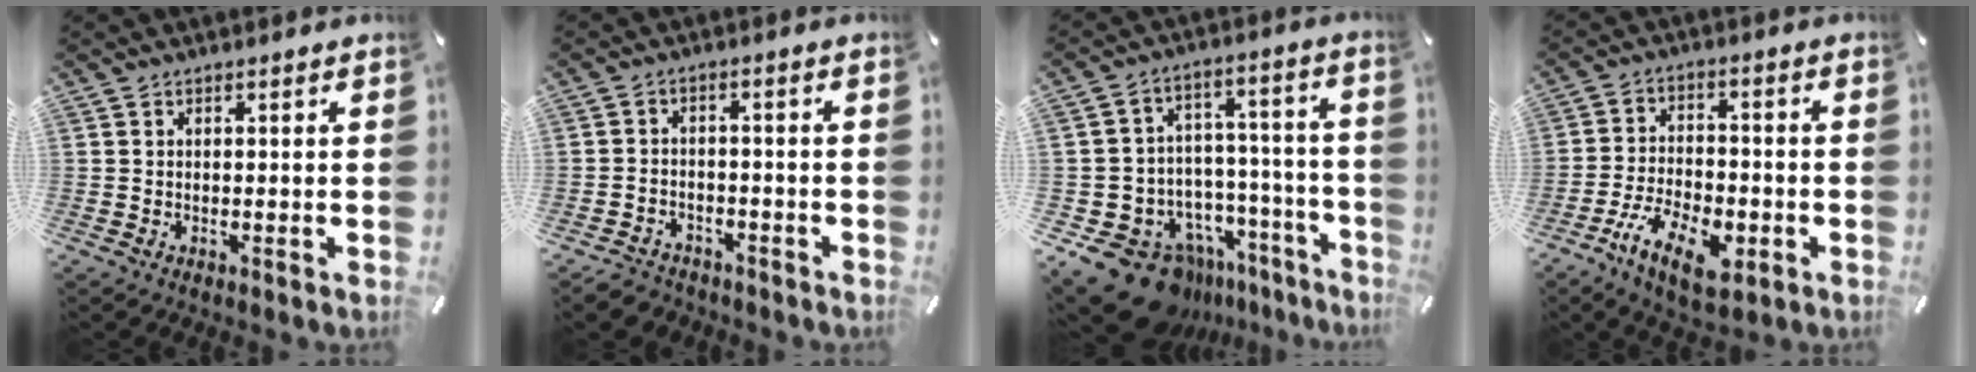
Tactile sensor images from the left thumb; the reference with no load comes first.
{"total": 3.9, "force": [-3.1, 2.2, 0.6], "torque": [-0.021, 0.017, -0.063]}
{"total": 15.9, "force": [-11.6, 9.1, 5.9], "torque": [-0.097, 0.065, -0.185]}
{"total": 12.4, "force": [-6.1, 6.4, 8.7], "torque": [-0.166, 0.026, -0.106]}